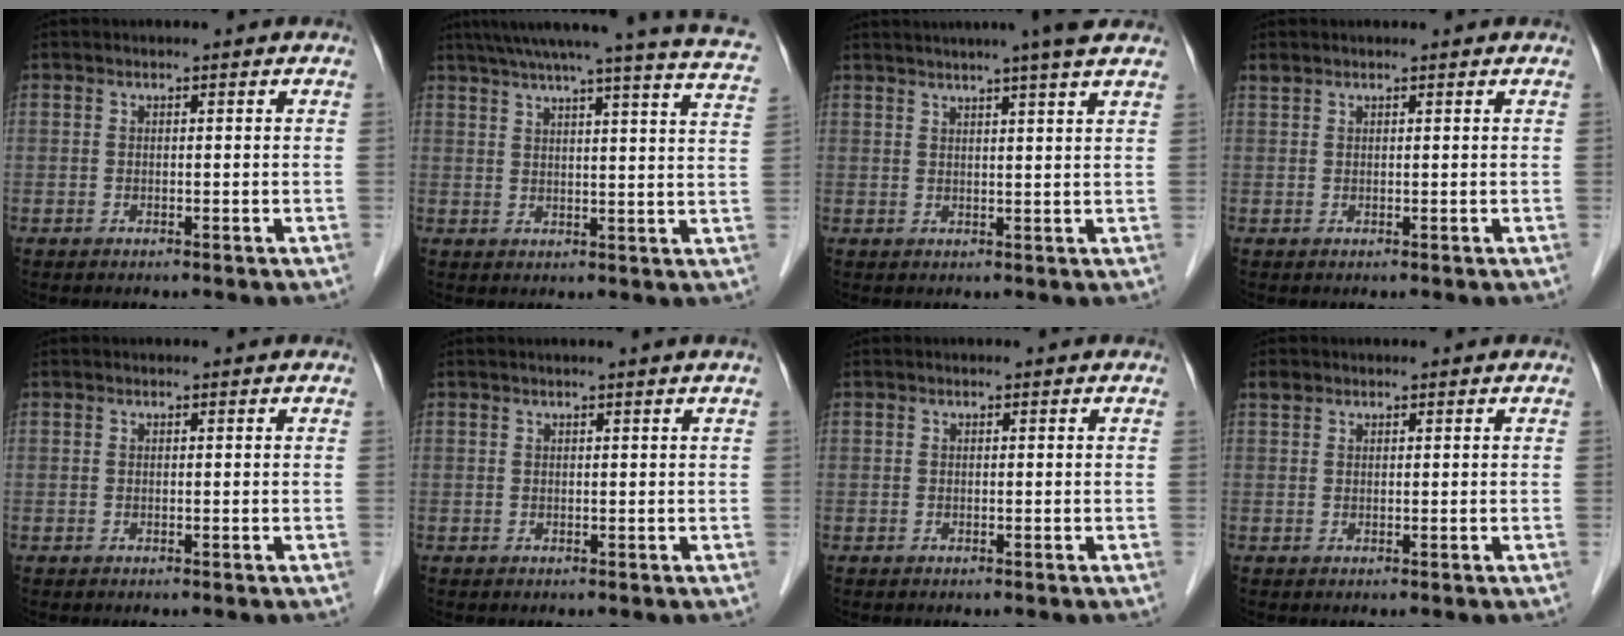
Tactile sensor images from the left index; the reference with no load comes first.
{"total": 24.8, "force": [21.2, 0.5, 12.8], "torque": [-0.193, -0.013, 0.255]}
{"total": 9.2, "force": [7.6, -0.7, 5.1], "torque": [-0.077, 0.019, 0.088]}
{"total": 0.8, "force": [0.8, 0.2, 0.1], "torque": [-0.011, 0.009, 0.025]}
{"total": 0.0}
{"total": 1.3, "force": [0.9, -0.5, 0.7], "torque": [-0.014, -0.001, 0.024]}
{"total": 0.0}
{"total": 1.2, "force": [0.9, 0.8, 0.2], "torque": [-0.006, 0.012, 0.023]}